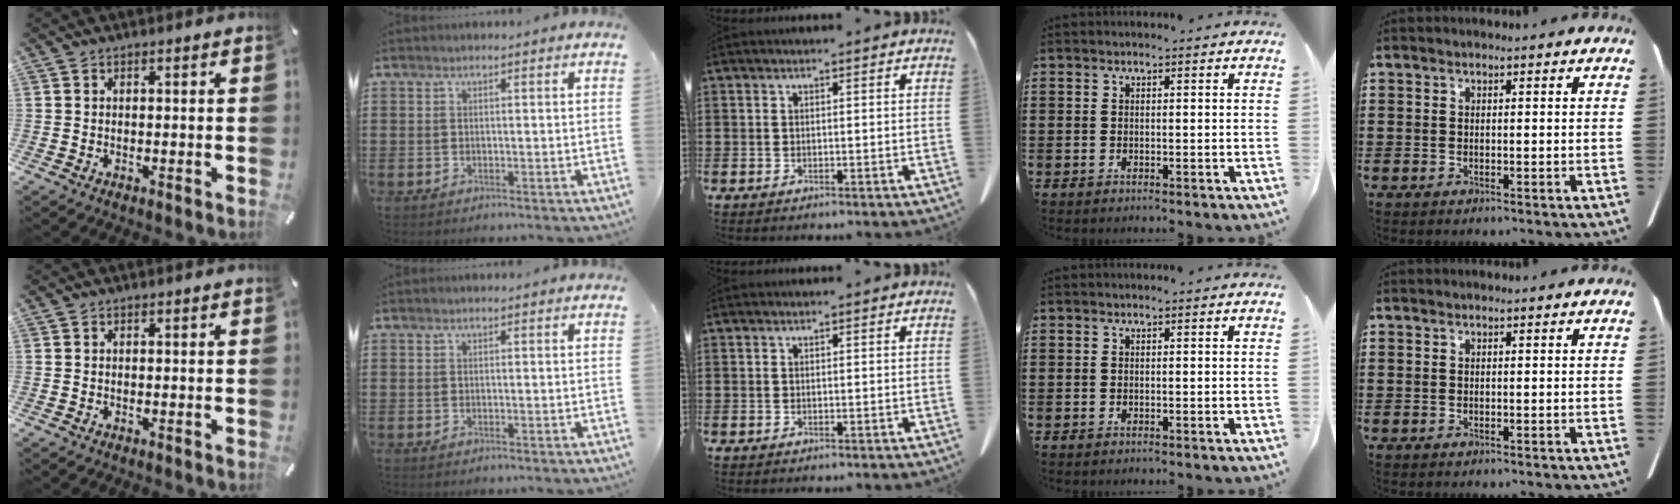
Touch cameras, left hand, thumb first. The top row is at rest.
{}